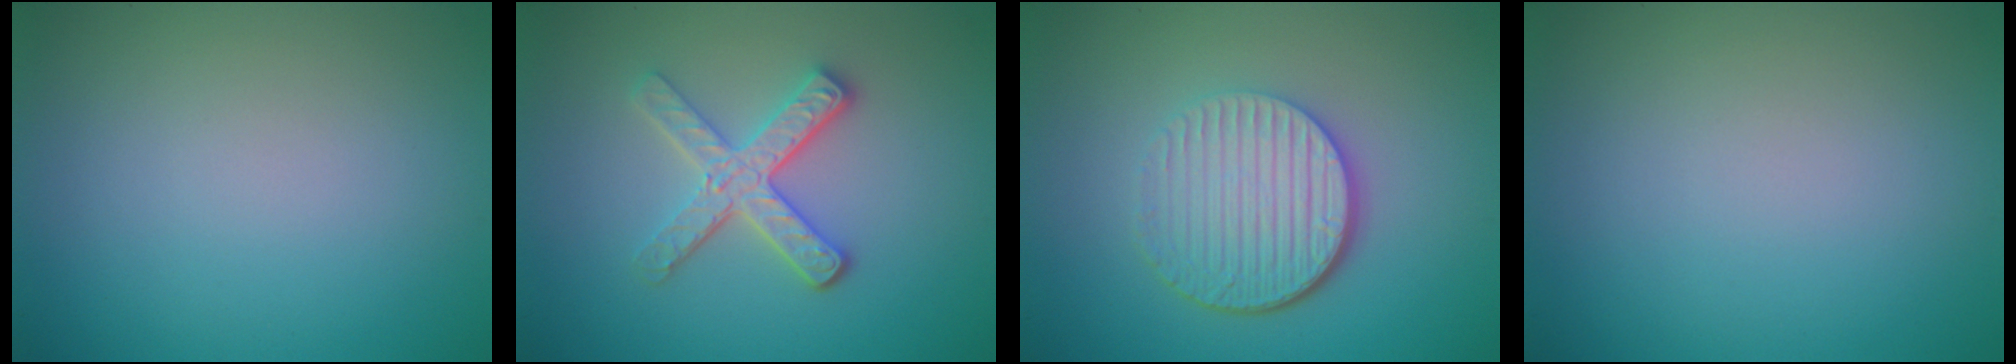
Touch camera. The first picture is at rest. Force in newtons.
{"total": 3.6, "press": 3.1, "slide": 1.9}
{"total": 5.5, "press": 4.0, "slide": 3.9}
{"total": 0.0}